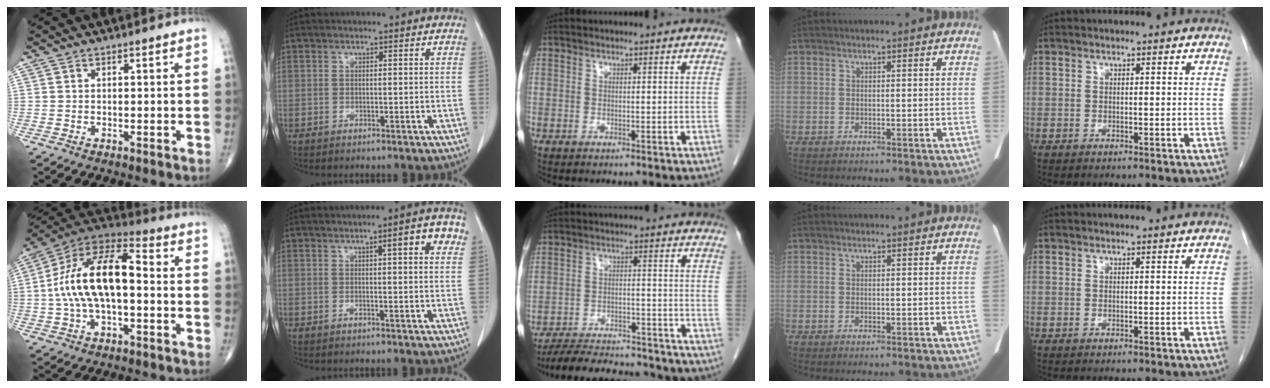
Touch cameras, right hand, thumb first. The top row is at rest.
{"thumb": {"total": 17.5, "force": [-0.4, 8.4, 15.4], "torque": [-0.288, 0.046, -0.016]}, "index": {"total": 5.2, "force": [2.0, 0.4, 4.8], "torque": [-0.058, 0.007, 0.019]}, "middle": {"total": 18.2, "force": [-16.5, 4.2, 6.5], "torque": [-0.115, -0.004, -0.226]}}